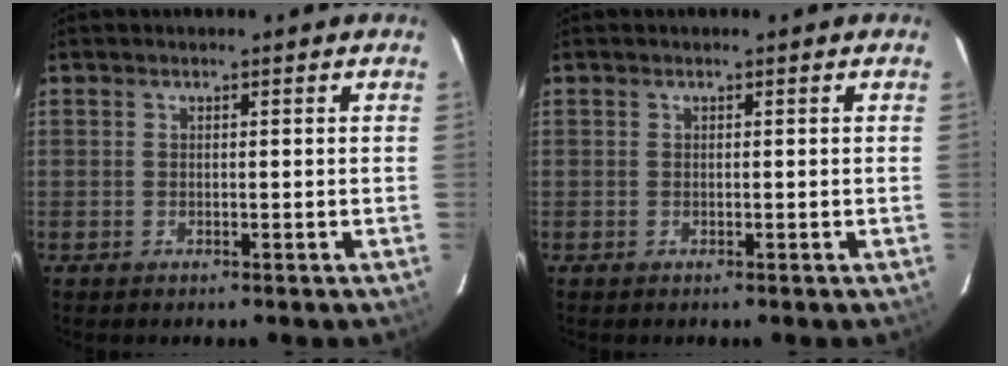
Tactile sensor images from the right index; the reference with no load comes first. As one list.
[{"total": 0.0}]